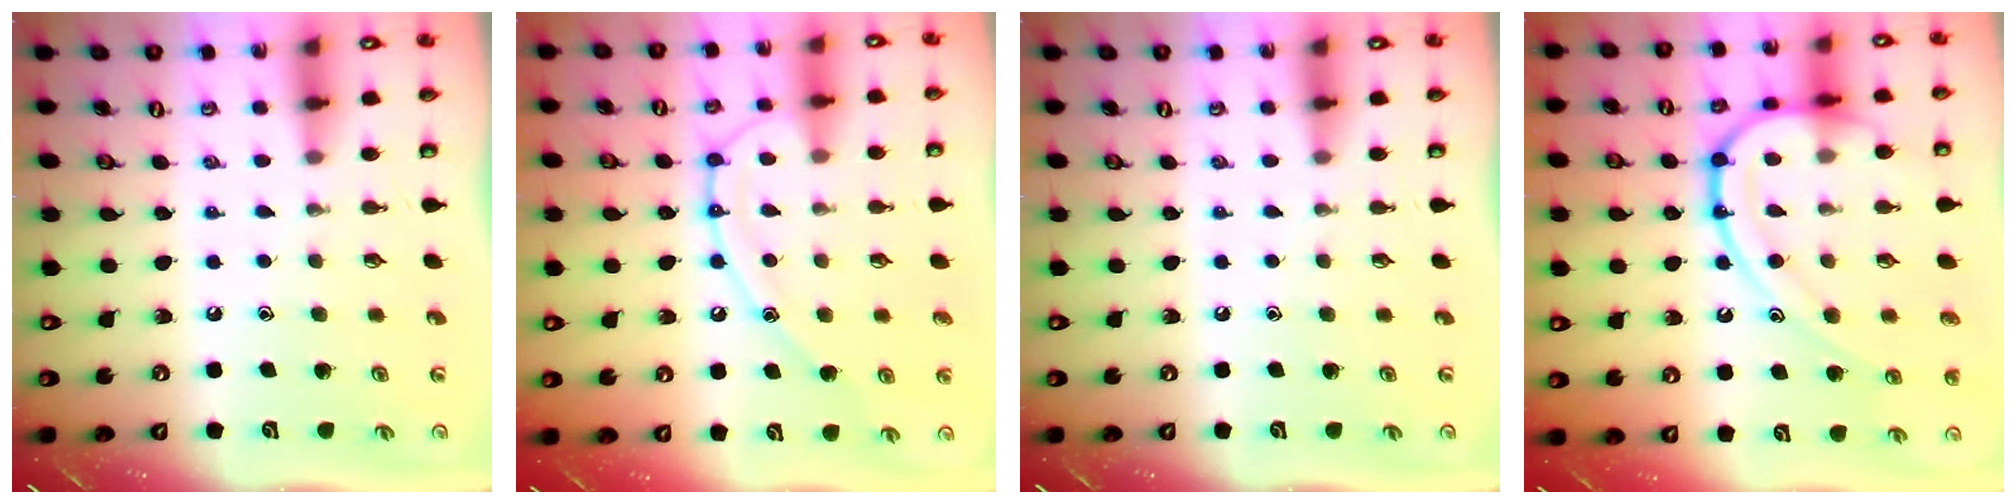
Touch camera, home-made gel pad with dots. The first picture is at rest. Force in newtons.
{"total": 13.6, "press": 13.6, "slide": 1.4}
{"total": 0.0}
{"total": 18.0, "press": 17.9, "slide": 1.7}